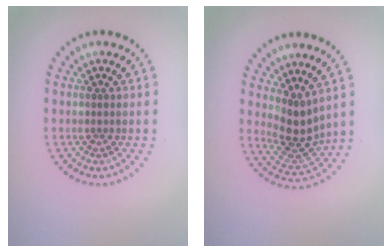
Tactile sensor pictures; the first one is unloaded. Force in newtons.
{"total": 3.5, "press": 2.6, "slide": 2.3}